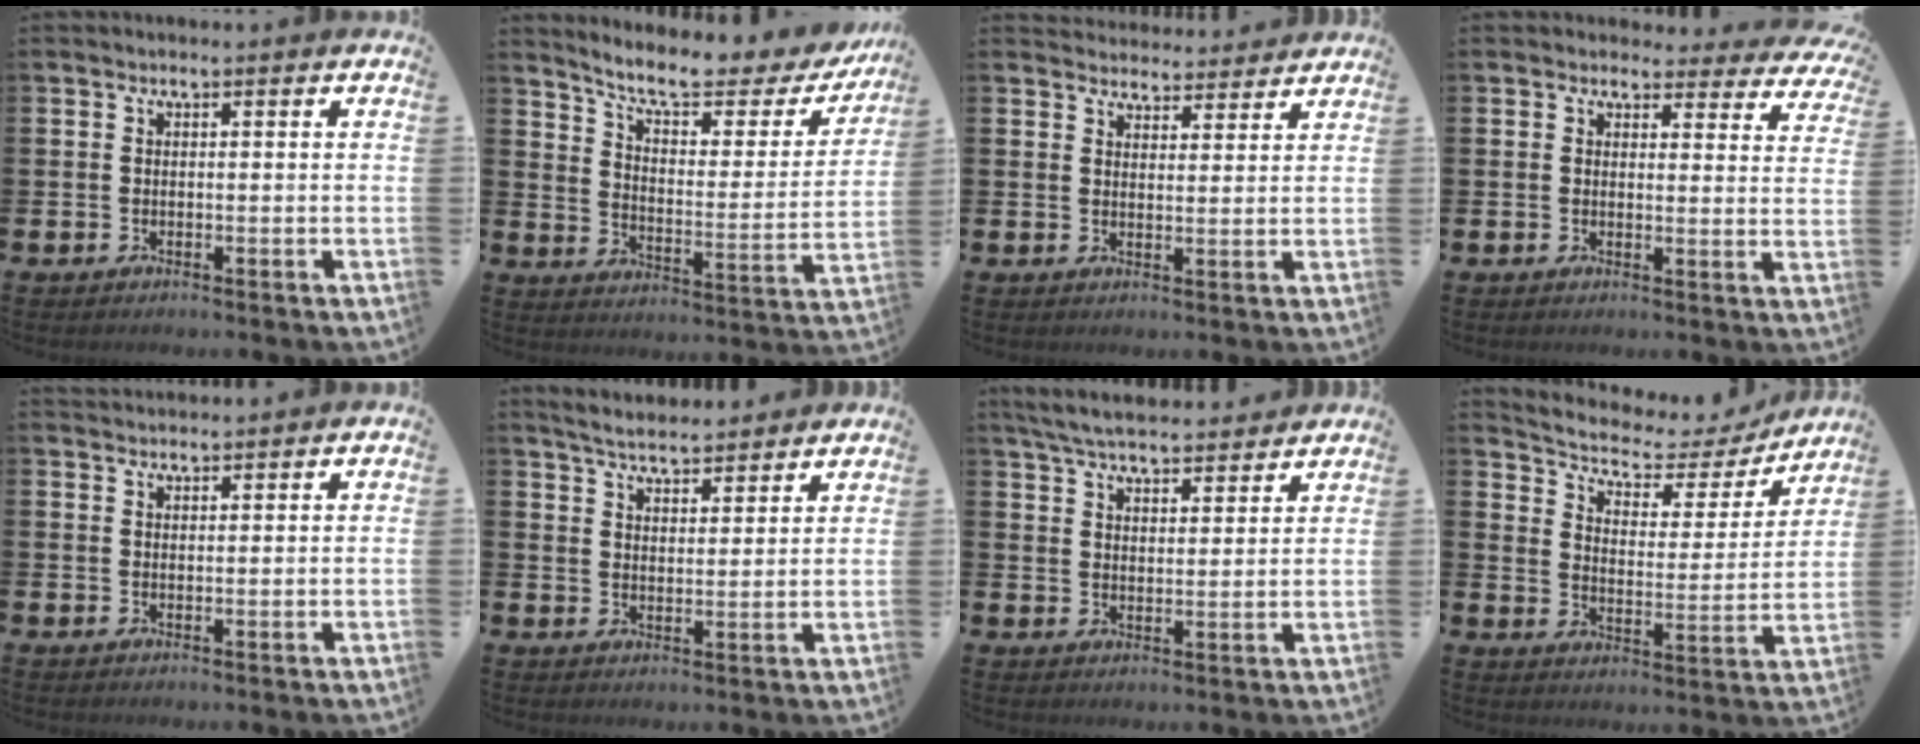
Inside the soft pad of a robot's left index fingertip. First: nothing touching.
{"total": 8.1, "force": [7.0, 1.9, 3.7], "torque": [-0.100, -0.043, 0.115]}
{"total": 3.9, "force": [3.8, 0.9, -0.2], "torque": [-0.003, -0.019, 0.069]}
{"total": 3.1, "force": [2.8, 1.3, 0.1], "torque": [0.005, -0.022, 0.043]}
{"total": 1.8, "force": [1.8, 0.2, 0.0], "torque": [0.000, -0.005, 0.033]}
{"total": 5.0, "force": [5.0, 0.5, 0.5], "torque": [-0.033, -0.022, 0.090]}
{"total": 6.0, "force": [5.9, 0.7, 1.2], "torque": [-0.048, -0.027, 0.106]}
{"total": 5.7, "force": [5.1, 2.2, 1.6], "torque": [-0.057, -0.039, 0.078]}